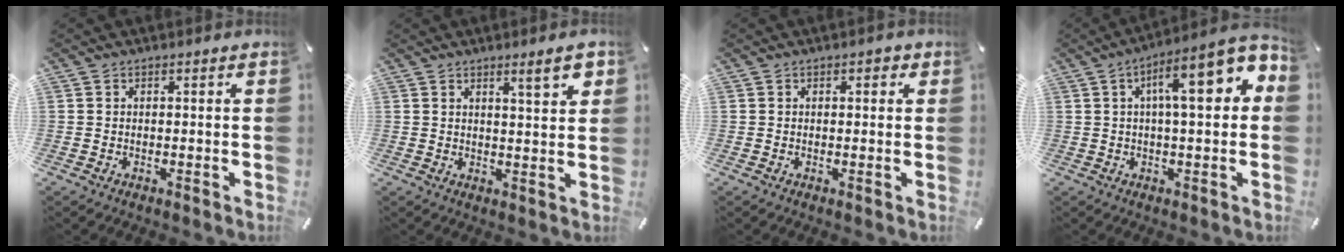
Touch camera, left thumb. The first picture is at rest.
{"total": 6.2, "force": [3.6, 1.2, 4.9], "torque": [-0.070, -0.018, 0.054]}
{"total": 1.2, "force": [0.3, 0.8, 0.9], "torque": [-0.003, 0.000, 0.001]}
{"total": 14.2, "force": [4.3, 3.9, 13.0], "torque": [-0.194, -0.023, 0.063]}